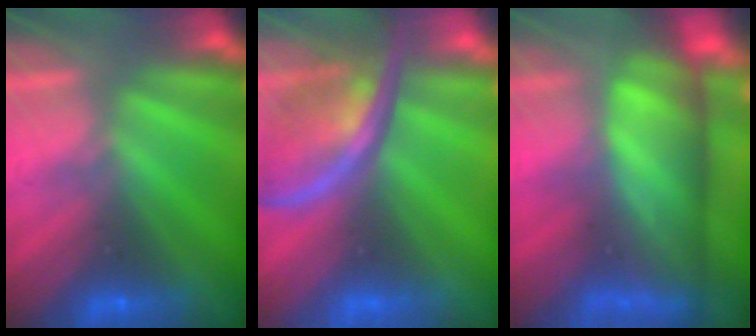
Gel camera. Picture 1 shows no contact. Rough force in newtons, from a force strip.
{"total": 2.7}
{"total": 7.8}